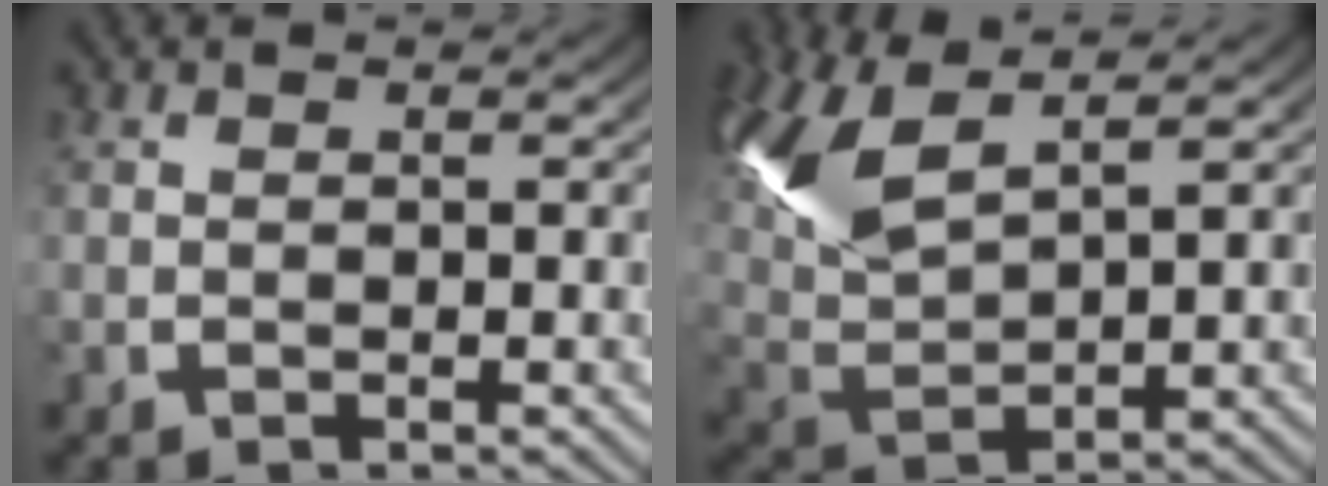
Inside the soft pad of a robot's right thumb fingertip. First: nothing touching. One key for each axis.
{"total": 7.6, "fx": 3.1, "fy": 4.4, "fz": 5.4, "tx": -0.138, "ty": -0.008, "tz": 0.066}